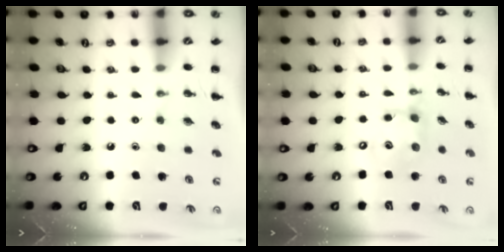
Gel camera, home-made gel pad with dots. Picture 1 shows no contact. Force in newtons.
{"total": 10.8, "press": 10.7, "slide": 1.5}